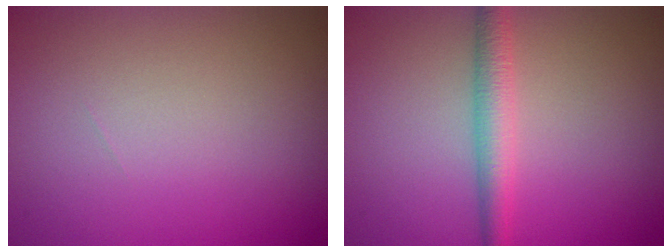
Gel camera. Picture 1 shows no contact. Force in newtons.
{"total": 2.9, "press": 2.9, "slide": 0.1}